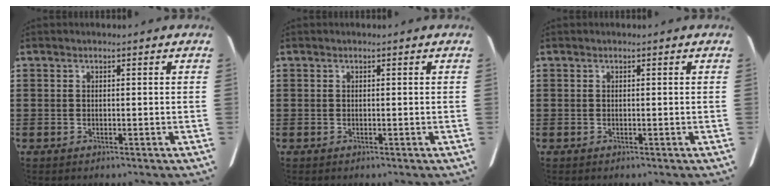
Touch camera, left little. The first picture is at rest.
{"total": 0.0}
{"total": 0.0}